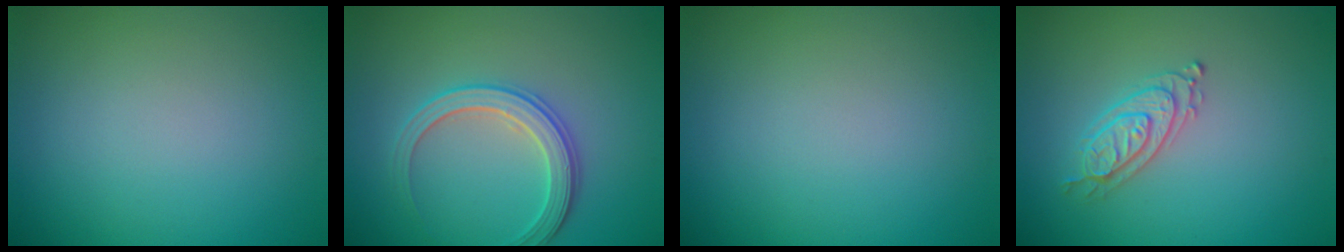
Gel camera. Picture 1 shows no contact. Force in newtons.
{"total": 3.0, "press": 2.9, "slide": 0.3}
{"total": 0.0}
{"total": 2.1, "press": 2.1, "slide": 0.4}